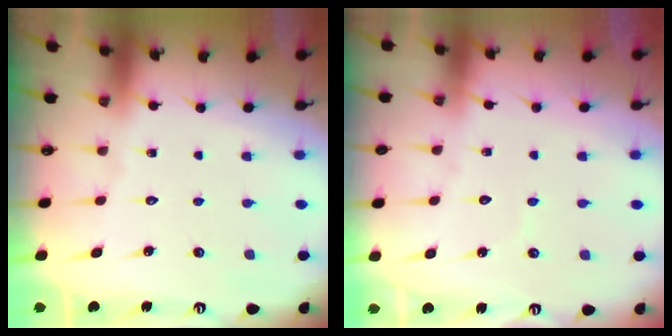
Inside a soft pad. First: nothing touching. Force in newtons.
{"total": 2.8, "press": 2.8, "slide": 0.3}